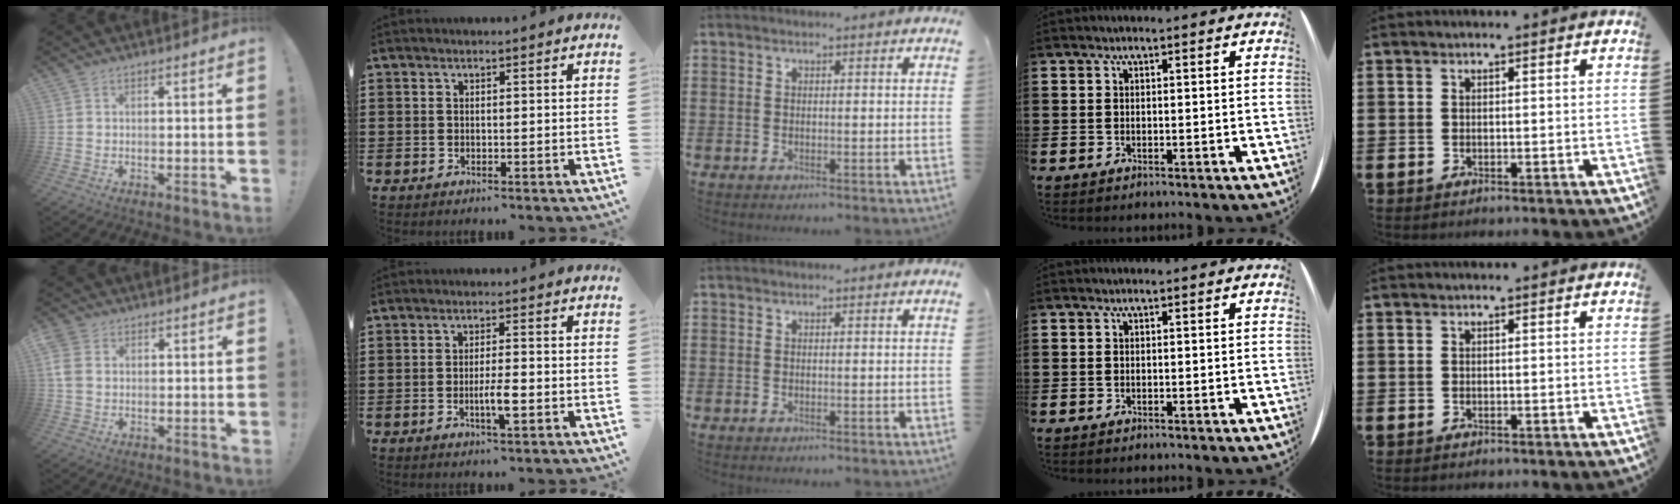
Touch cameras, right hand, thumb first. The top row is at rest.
{"thumb": {"total": 5.1, "force": [1.4, 3.9, 3.0], "torque": [-0.073, 0.005, 0.028]}, "index": {"total": 4.2, "force": [-1.3, 0.6, 3.9], "torque": [-0.074, -0.004, -0.025]}}